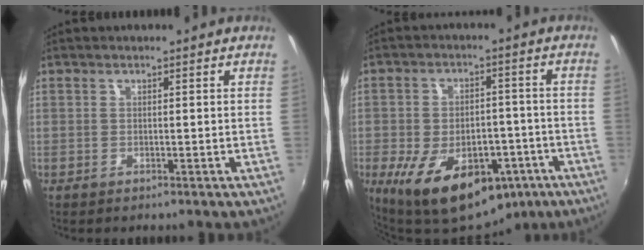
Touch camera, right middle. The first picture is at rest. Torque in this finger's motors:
{"motor_torque": [1.83, -0.31, 0.88, 0.21]}